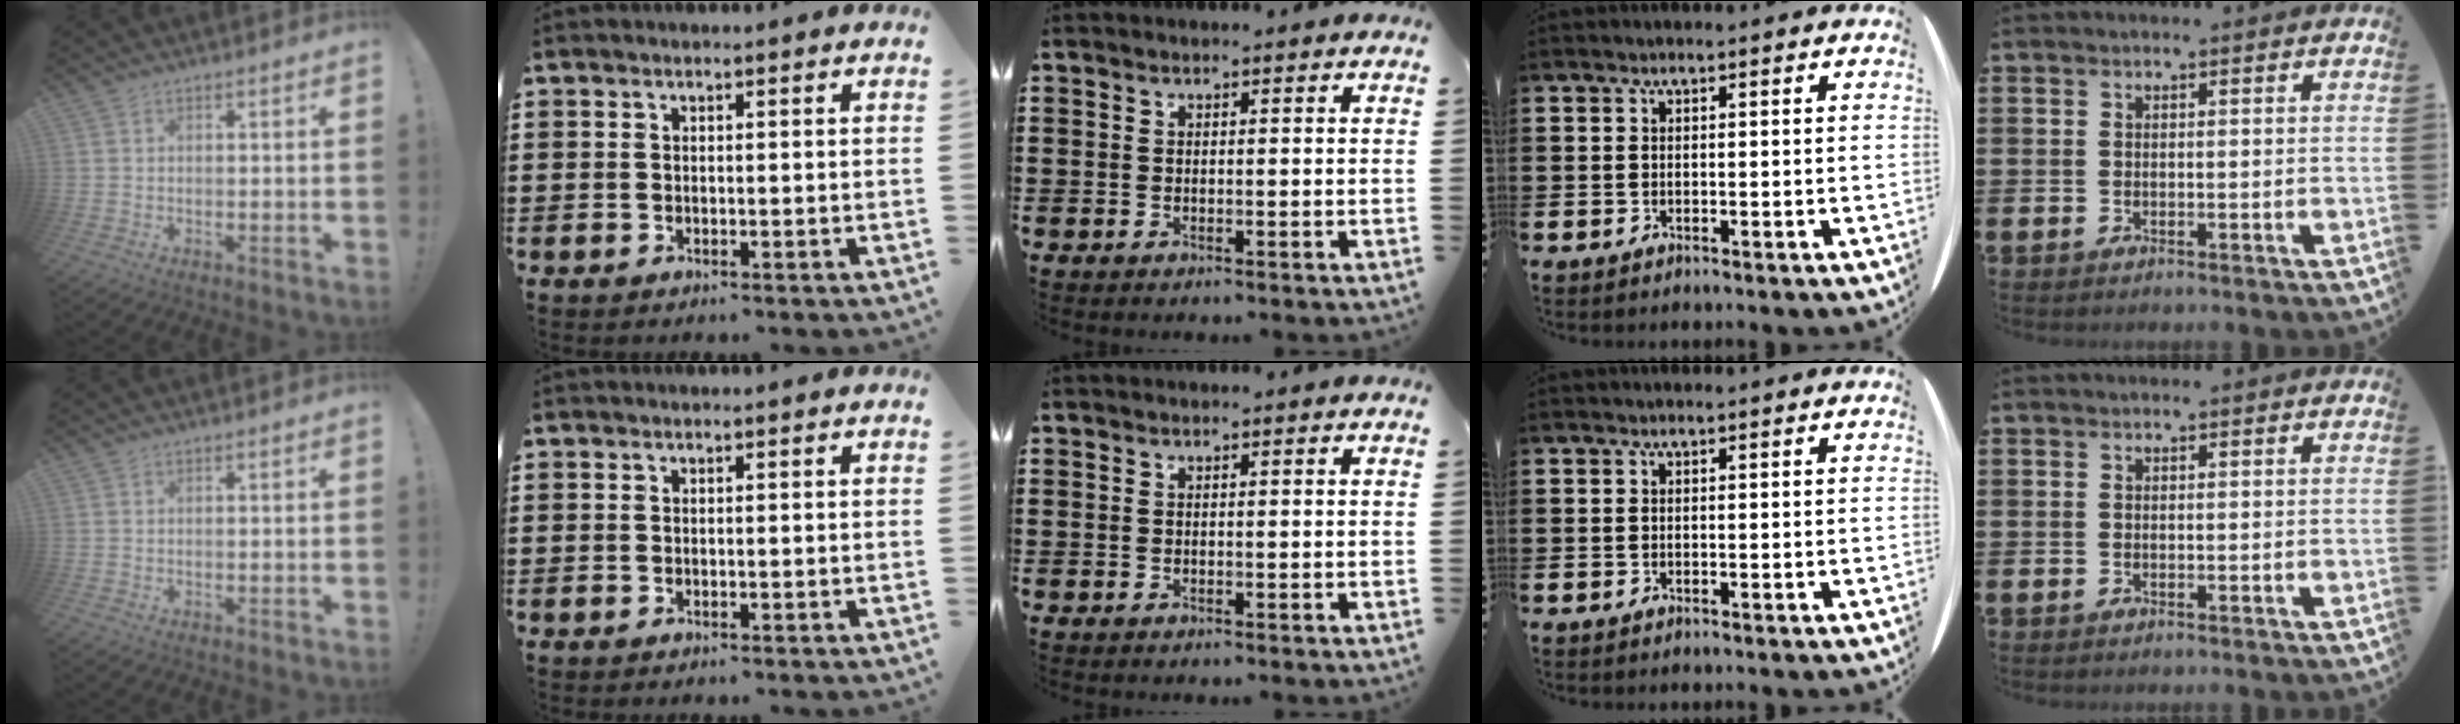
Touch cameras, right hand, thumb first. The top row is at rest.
{}